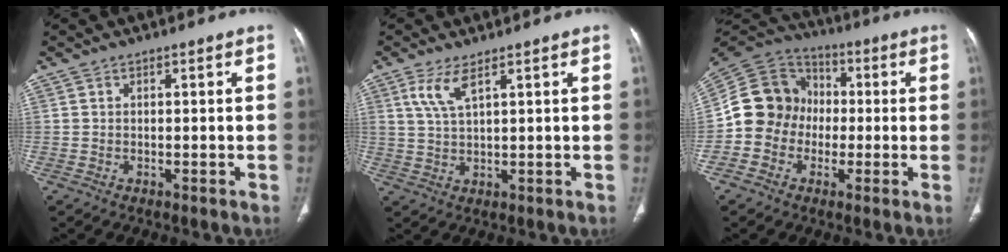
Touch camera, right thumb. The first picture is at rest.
{"total": 4.8, "force": [2.6, 1.2, 3.8], "torque": [-0.088, -0.008, 0.063]}
{"total": 12.9, "force": [-1.8, 11.9, 4.8], "torque": [-0.068, 0.037, -0.044]}